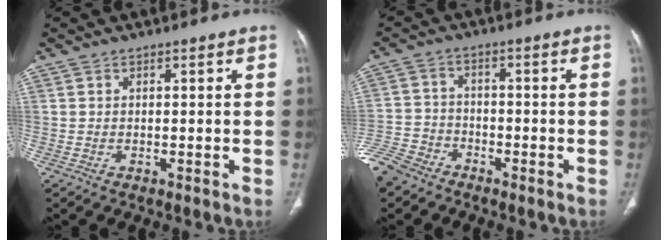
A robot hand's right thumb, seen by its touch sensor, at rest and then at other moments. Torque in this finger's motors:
{"motor_torque": [1.56, 0.63, 0.66, -1.17, 0.02]}